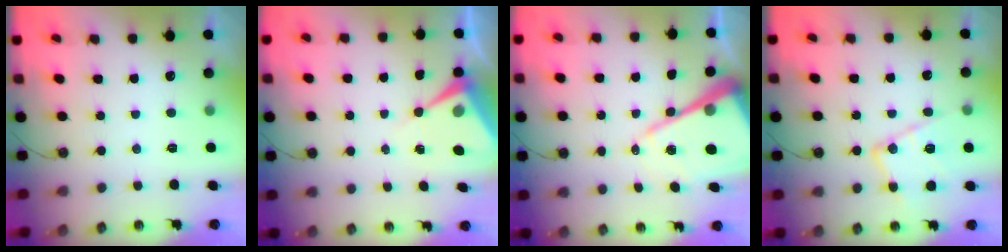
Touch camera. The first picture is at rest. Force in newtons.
{"total": 8.5, "press": 8.5, "slide": 0.2}
{"total": 19.4, "press": 19.3, "slide": 1.9}
{"total": 14.7, "press": 14.7, "slide": 1.2}